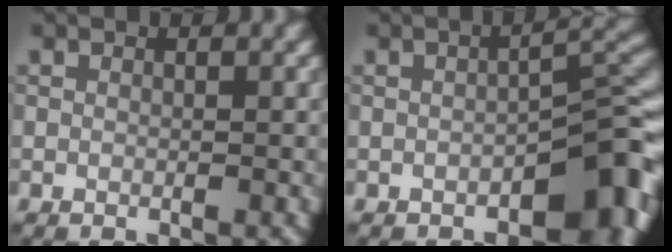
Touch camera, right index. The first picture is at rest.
{"total": 6.6, "force": [-2.9, 2.9, 5.2], "torque": [-0.046, 0.019, -0.047]}